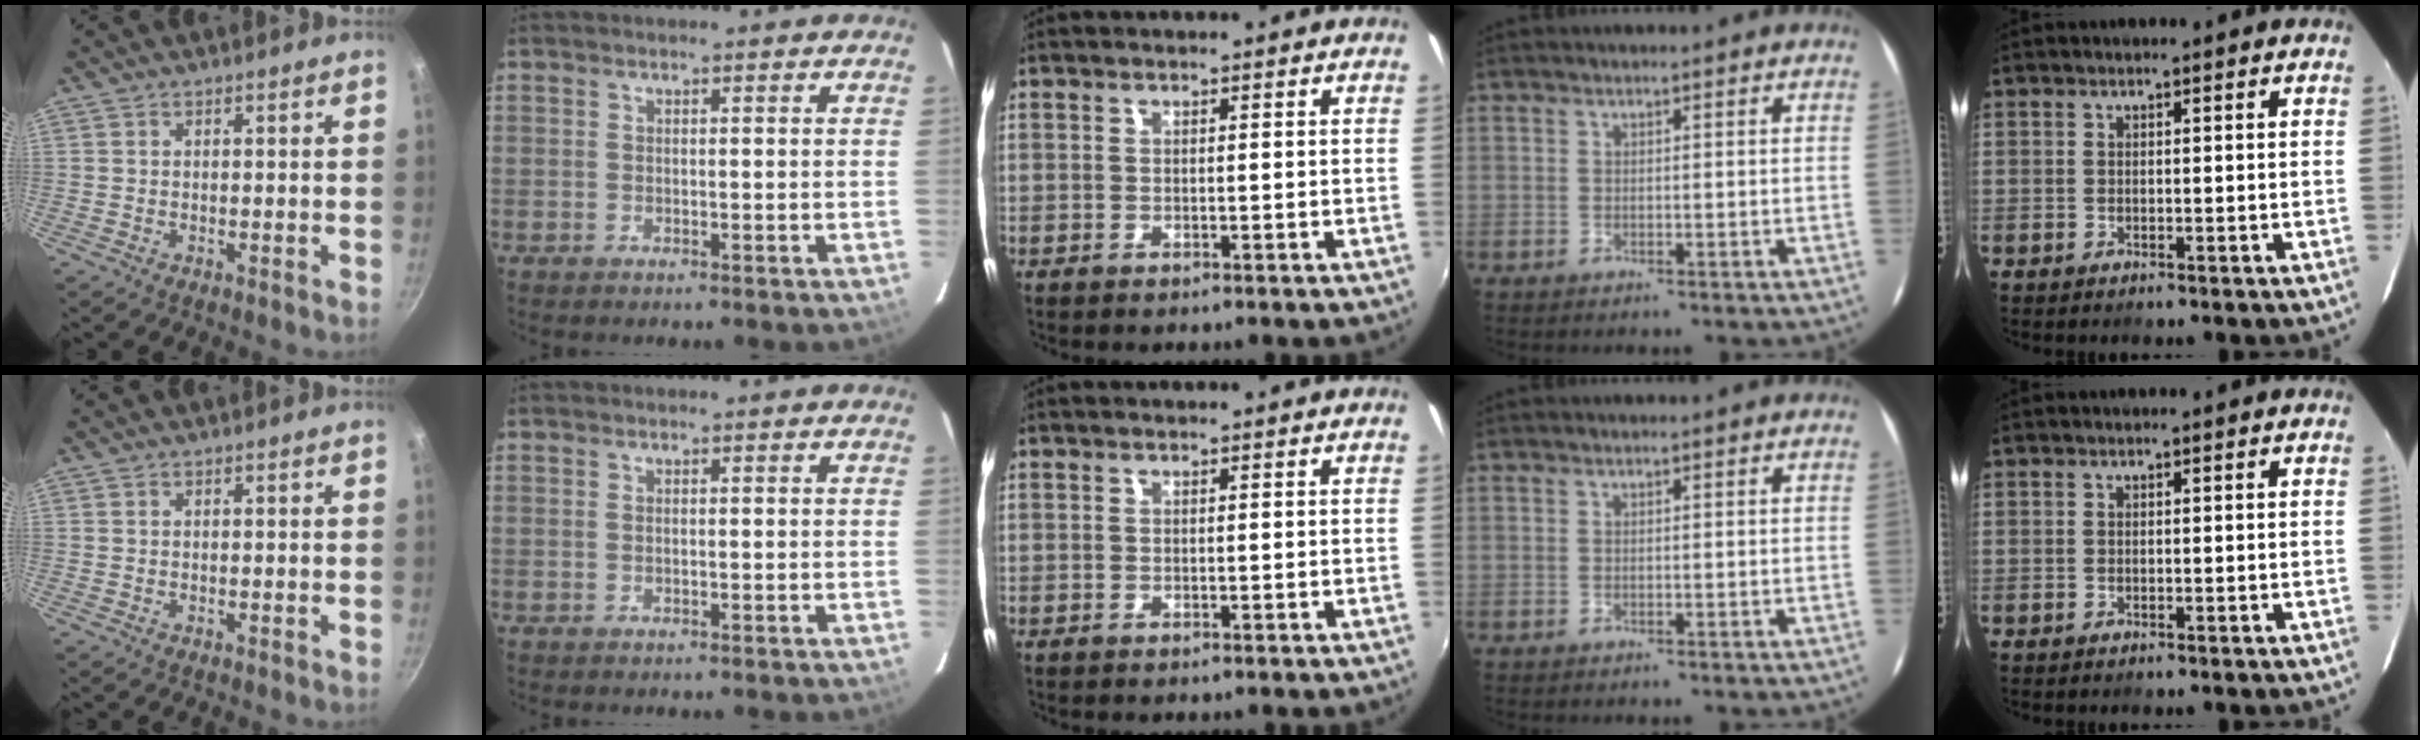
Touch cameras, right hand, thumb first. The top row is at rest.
{}